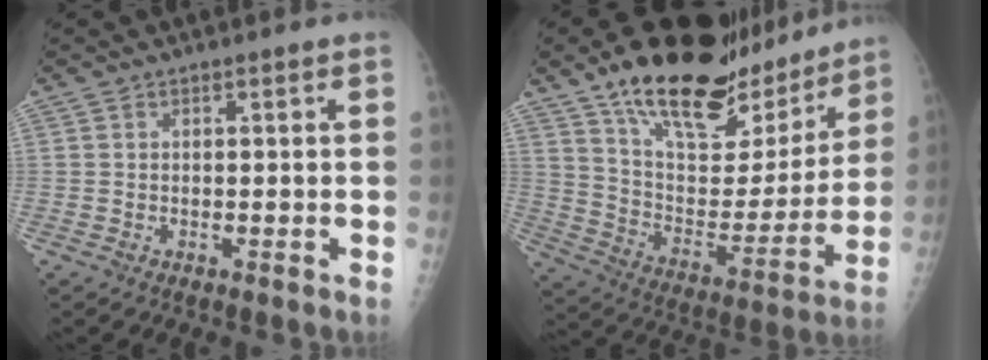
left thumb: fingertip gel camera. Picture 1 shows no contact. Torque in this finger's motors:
{"motor_torque": [0.39, 0.37, 1.46, -1.31, 0.33]}